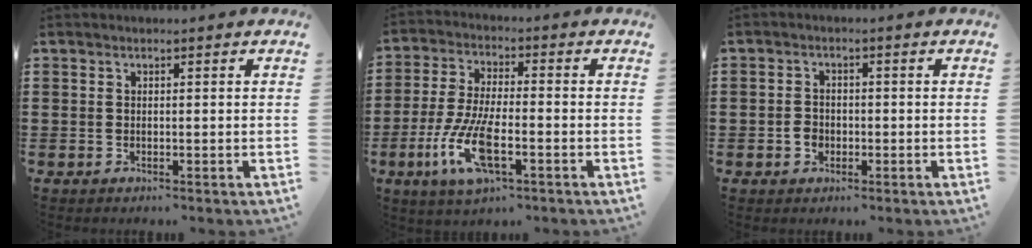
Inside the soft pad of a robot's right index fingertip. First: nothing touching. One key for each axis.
{"total": 10.2, "fx": -4.1, "fy": 3.2, "fz": 8.8, "tx": -0.200, "ty": -0.015, "tz": -0.075}
{"total": 2.2, "fx": -0.8, "fy": 1.8, "fz": 1.0, "tx": -0.023, "ty": 0.003, "tz": -0.016}